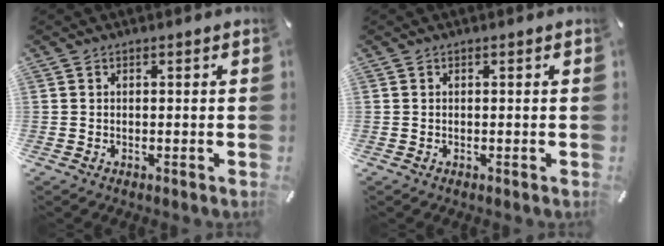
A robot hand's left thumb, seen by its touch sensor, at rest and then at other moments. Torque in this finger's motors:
{"motor_torque": [0.00, 0.00, -0.05, 0.05, 0.00]}